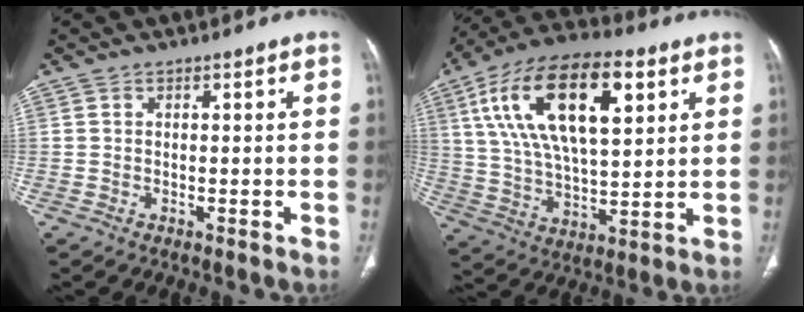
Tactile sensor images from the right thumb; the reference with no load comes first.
{"total": 23.0, "force": [8.4, 10.5, 18.6], "torque": [-0.326, -0.004, 0.148]}